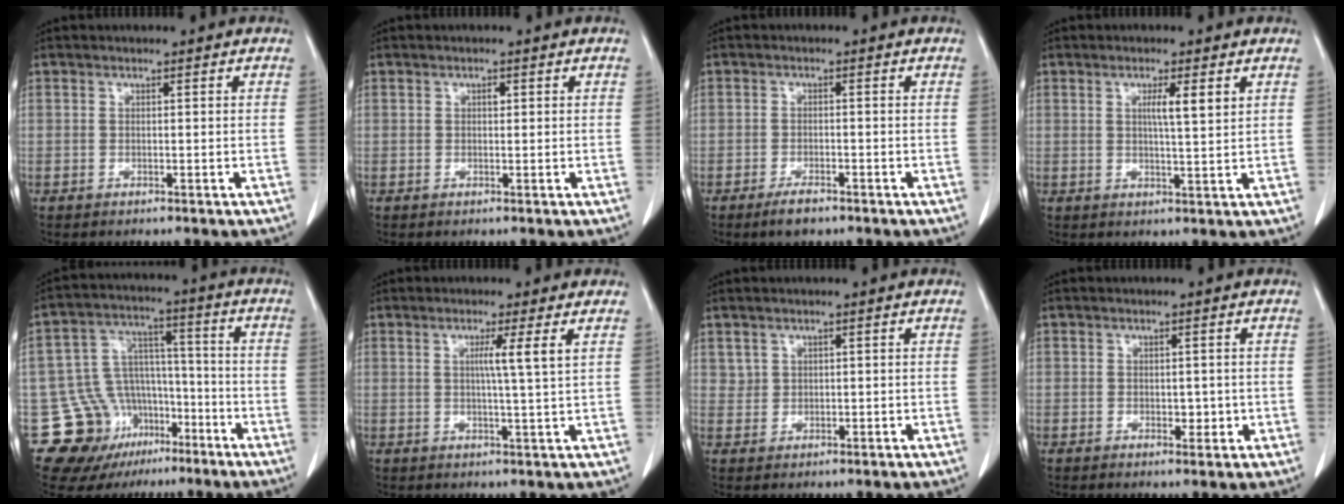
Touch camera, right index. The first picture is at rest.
{"total": 0.7, "force": [0.3, 0.4, 0.5], "torque": [-0.012, 0.000, 0.005]}
{"total": 2.9, "force": [-2.1, 0.9, 1.7], "torque": [-0.038, -0.002, -0.033]}
{"total": 3.8, "force": [1.4, 0.0, 3.6], "torque": [-0.061, -0.001, 0.022]}
{"total": 15.2, "force": [-8.3, 11.8, 4.8], "torque": [-0.090, 0.070, -0.119]}
{"total": 4.0, "force": [1.3, -1.1, 3.6], "torque": [-0.064, -0.007, 0.021]}
{"total": 1.5, "force": [1.1, 1.1, 0.0], "torque": [0.015, 0.006, 0.018]}
{"total": 1.8, "force": [0.0, 1.2, 1.3], "torque": [-0.010, 0.001, 0.006]}